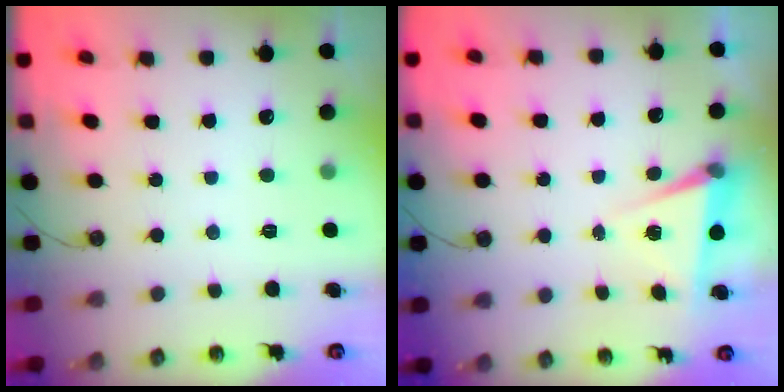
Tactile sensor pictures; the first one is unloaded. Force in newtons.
{"total": 6.1, "press": 4.2, "slide": 4.3}